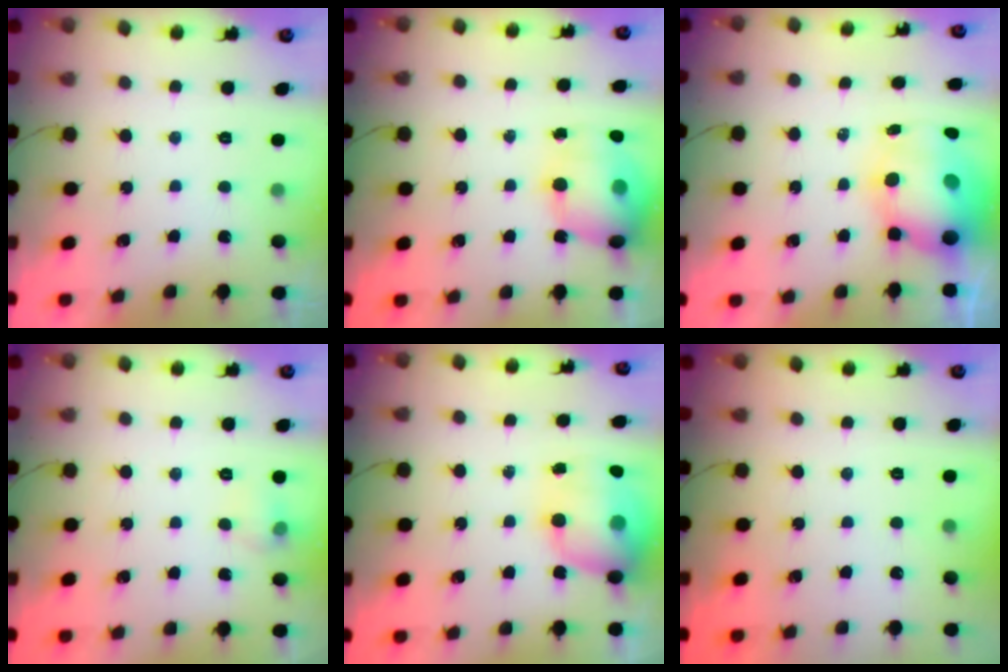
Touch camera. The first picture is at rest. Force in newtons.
{"total": 16.9, "press": 16.5, "slide": 3.7}
{"total": 11.7, "press": 11.4, "slide": 2.8}
{"total": 6.5, "press": 5.9, "slide": 2.7}
{"total": 15.4, "press": 15.1, "slide": 3.4}
{"total": 0.0}